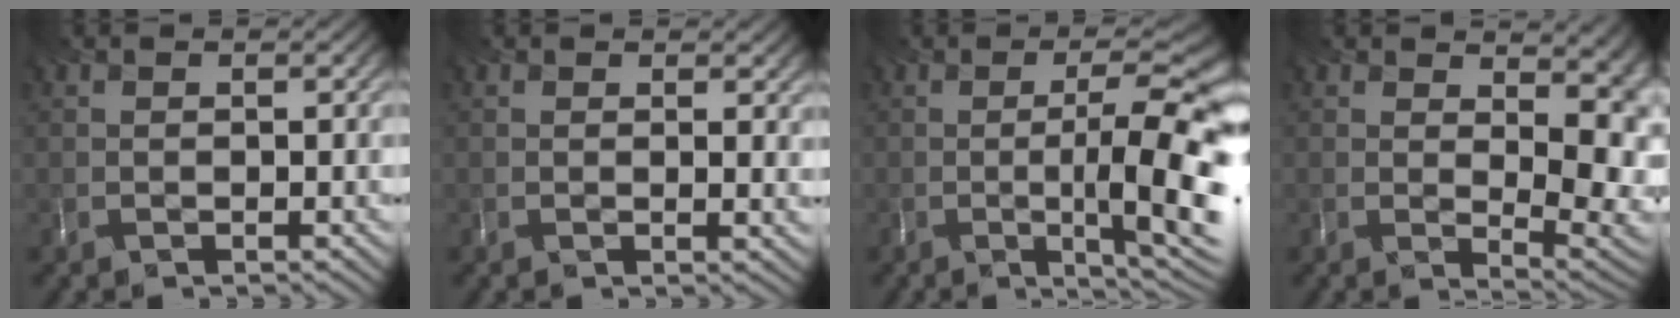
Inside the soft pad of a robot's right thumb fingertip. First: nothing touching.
{"total": 1.0, "force": [0.7, 0.2, 0.7], "torque": [-0.008, -0.003, 0.013]}
{"total": 12.5, "force": [-1.9, 2.8, 12.0], "torque": [-0.145, -0.003, -0.018]}
{"total": 10.7, "force": [3.3, 4.3, 9.2], "torque": [-0.107, 0.007, 0.062]}